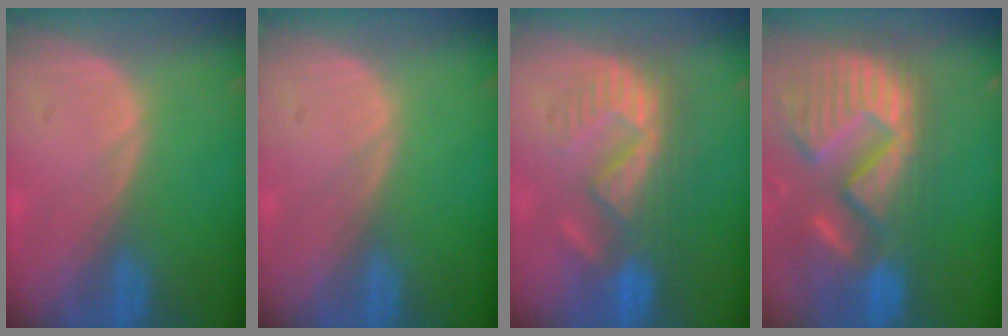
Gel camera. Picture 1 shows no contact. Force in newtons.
{"total": 0.0}
{"total": 8.7, "press": 8.4, "slide": 2.1}
{"total": 14.7, "press": 12.3, "slide": 8.2}